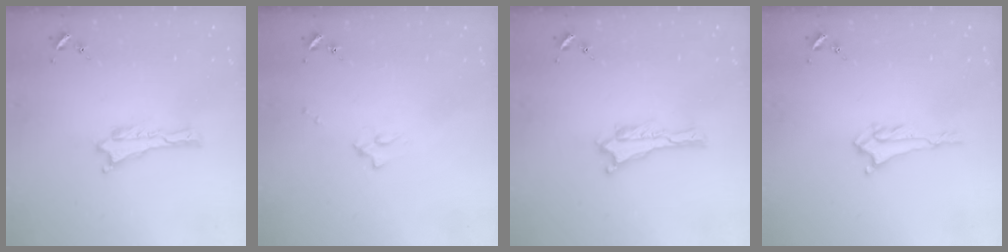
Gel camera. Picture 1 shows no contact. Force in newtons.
{"total": 1.7, "press": 1.6, "slide": 0.2}
{"total": 0.0}
{"total": 1.9, "press": 1.9, "slide": 0.4}